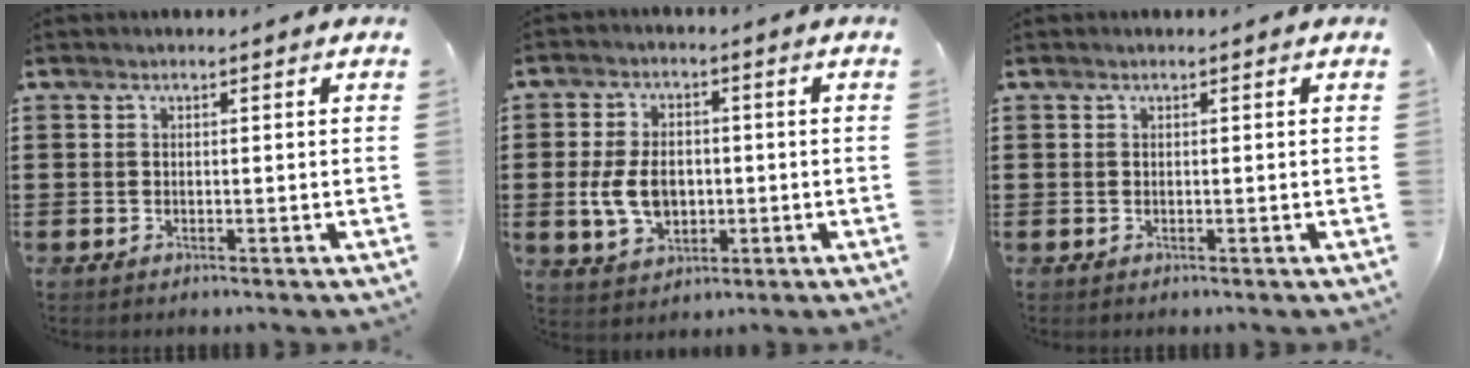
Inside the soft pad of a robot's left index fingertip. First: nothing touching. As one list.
[{"total": 7.2, "force": [-0.8, 5.0, 5.1], "torque": [-0.109, 0.004, -0.018]}, {"total": 0.0}]